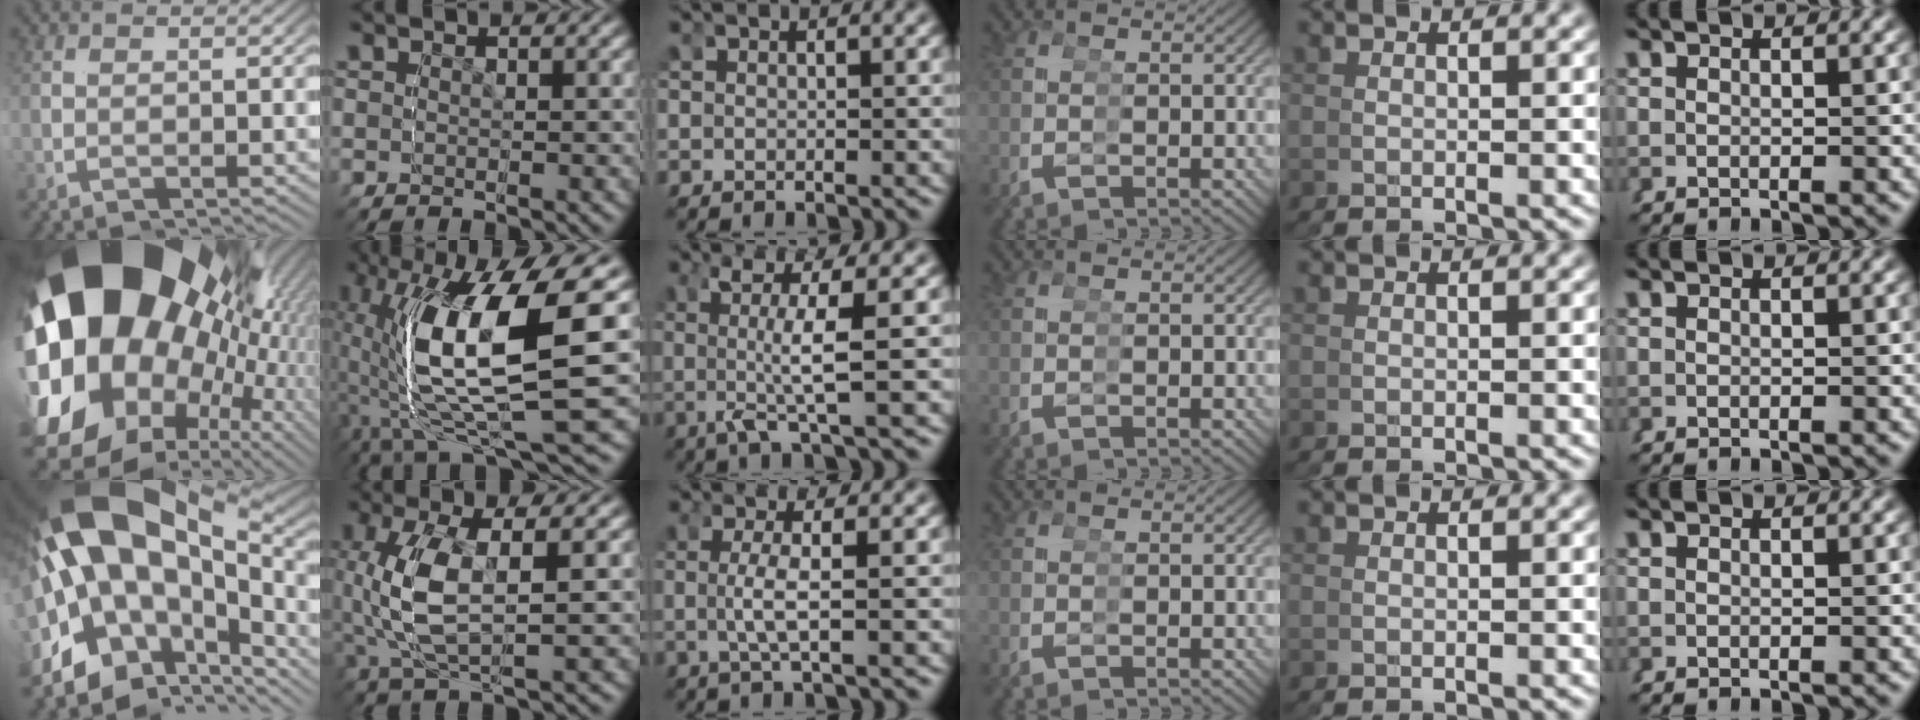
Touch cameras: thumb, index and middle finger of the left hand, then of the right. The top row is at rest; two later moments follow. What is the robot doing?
{"motion": "grasp_and_lifting", "object": "glasses"}